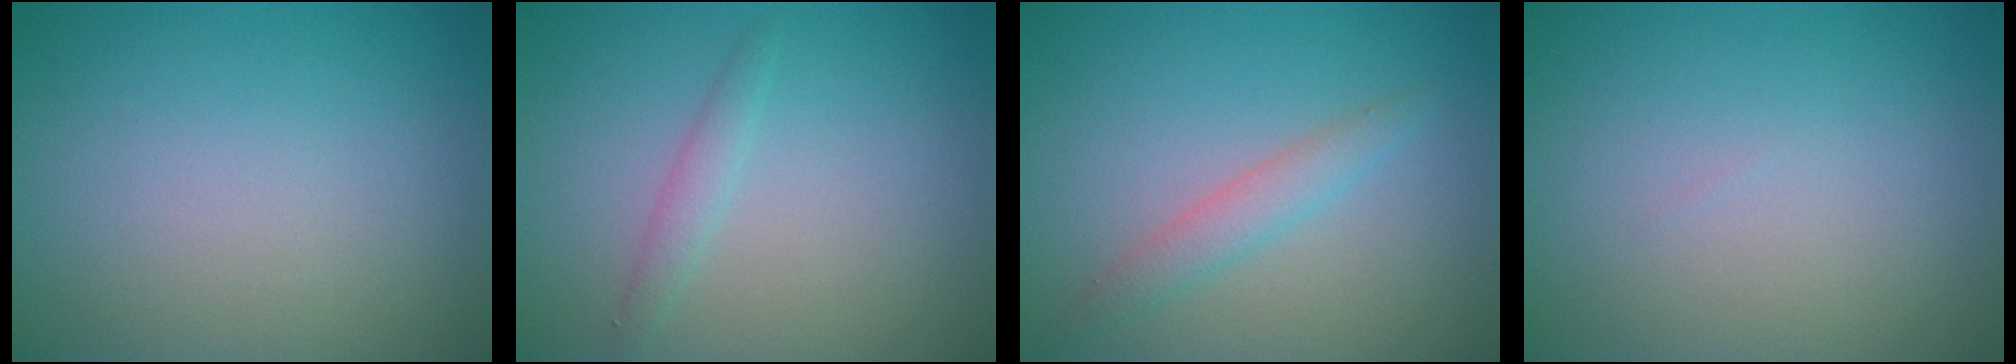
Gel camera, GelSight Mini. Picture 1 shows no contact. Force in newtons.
{"total": 1.3, "press": 1.2, "slide": 0.0}
{"total": 2.0, "press": 2.0, "slide": 0.2}
{"total": 0.0}